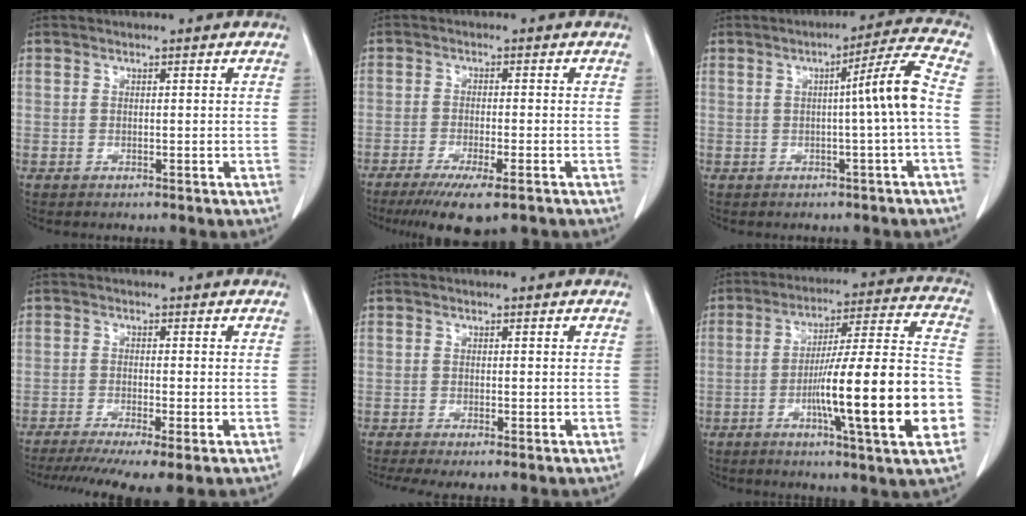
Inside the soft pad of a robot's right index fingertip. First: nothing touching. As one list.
[{"total": 8.3, "force": [-5.7, 1.0, 5.9], "torque": [-0.092, -0.019, -0.086]}, {"total": 6.7, "force": [-0.5, -1.4, 6.6], "torque": [-0.093, 0.013, -0.007]}, {"total": 10.5, "force": [-7.4, 1.2, 7.3], "torque": [-0.119, -0.016, -0.118]}, {"total": 3.9, "force": [-2.6, 0.8, 2.9], "torque": [-0.053, -0.011, -0.045]}, {"total": 20.6, "force": [-5.7, 0.8, 19.8], "torque": [-0.270, 0.008, -0.084]}]